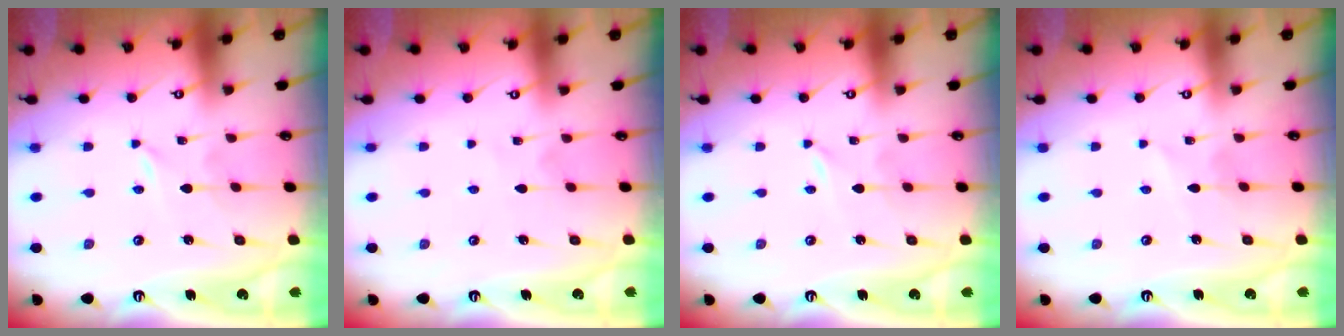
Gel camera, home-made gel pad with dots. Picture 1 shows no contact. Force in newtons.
{"total": 2.9, "press": 2.9, "slide": 0.3}
{"total": 0.0}
{"total": 2.6, "press": 2.6, "slide": 0.3}